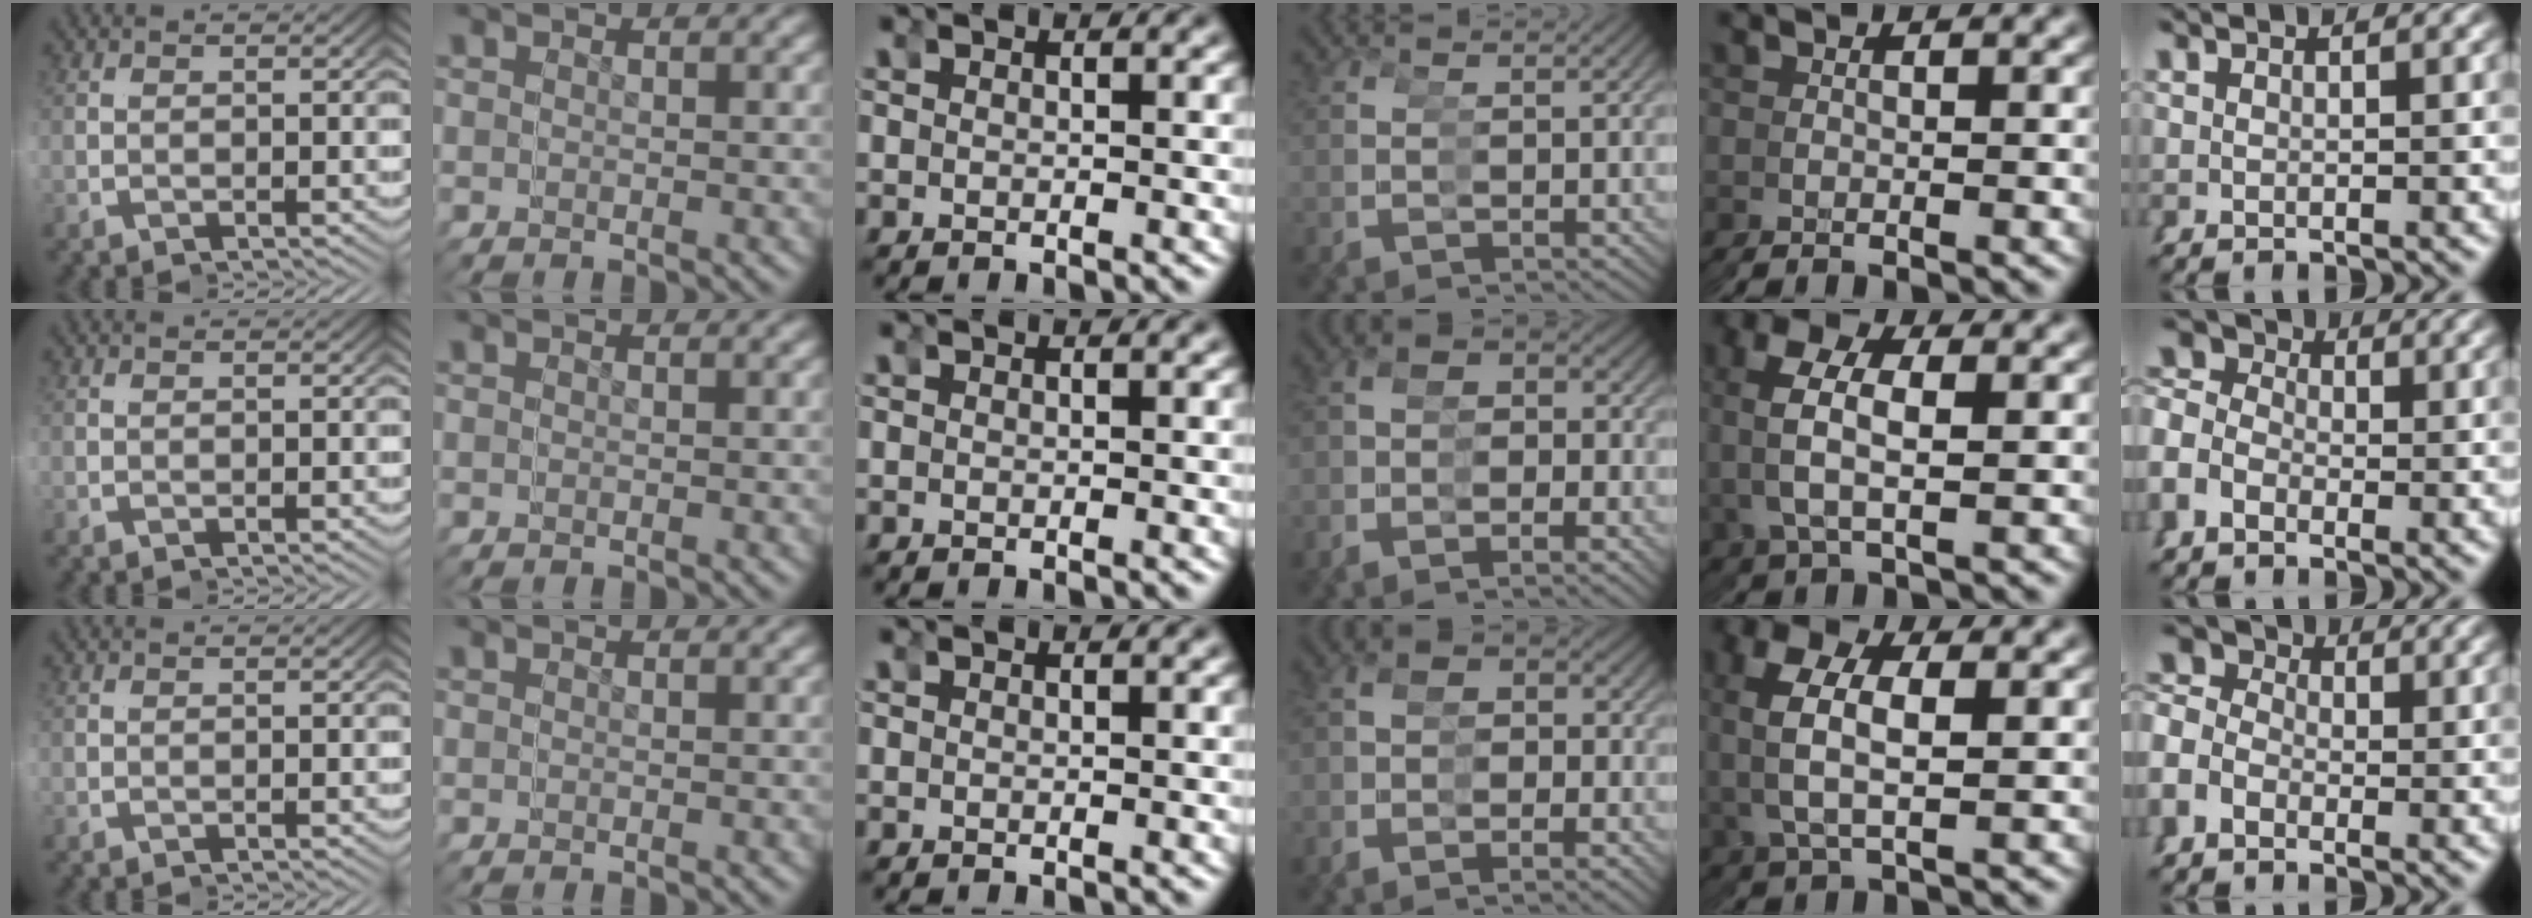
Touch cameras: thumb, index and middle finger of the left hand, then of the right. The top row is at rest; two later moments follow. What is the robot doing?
{"motion": "grasp_and_lifting", "object": "hoodie"}